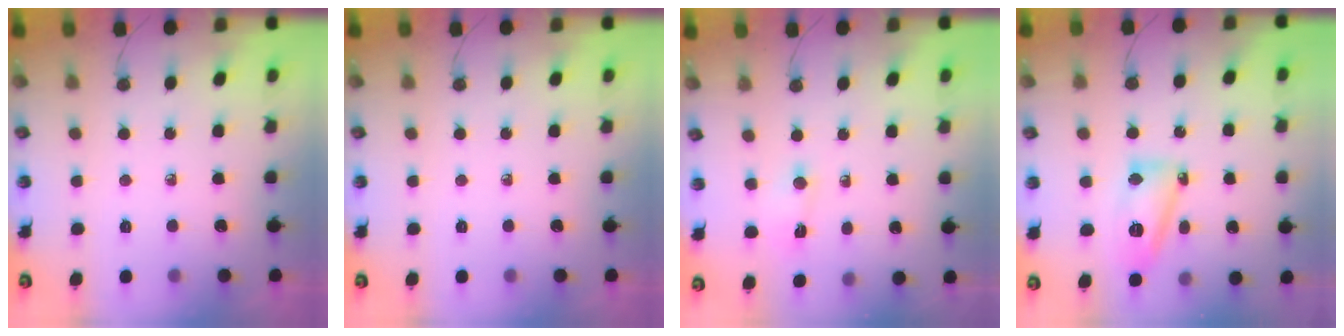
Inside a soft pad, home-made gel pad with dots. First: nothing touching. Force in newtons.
{"total": 0.0}
{"total": 2.5, "press": 2.5, "slide": 0.4}
{"total": 13.5, "press": 13.4, "slide": 1.4}